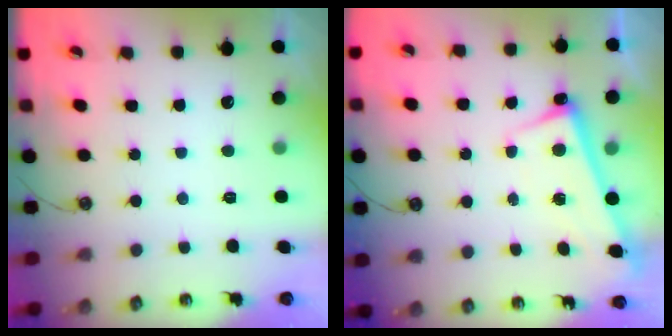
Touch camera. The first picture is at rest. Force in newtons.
{"total": 2.7, "press": 2.7, "slide": 0.5}